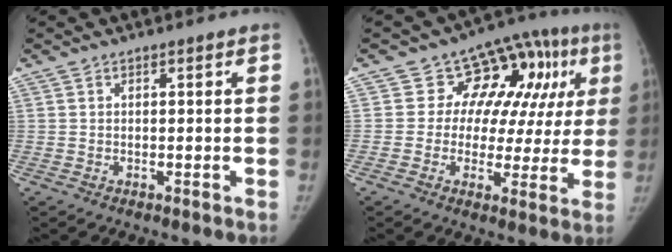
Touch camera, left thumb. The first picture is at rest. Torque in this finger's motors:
{"motor_torque": [-0.22, 0.36, -0.12, -0.07, -0.02]}